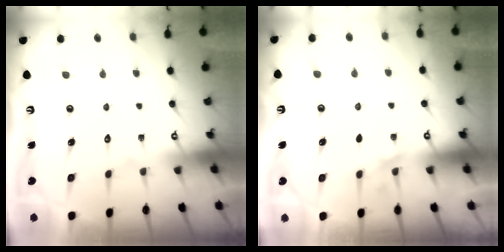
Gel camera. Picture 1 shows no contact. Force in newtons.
{"total": 2.7, "press": 2.4, "slide": 1.4}